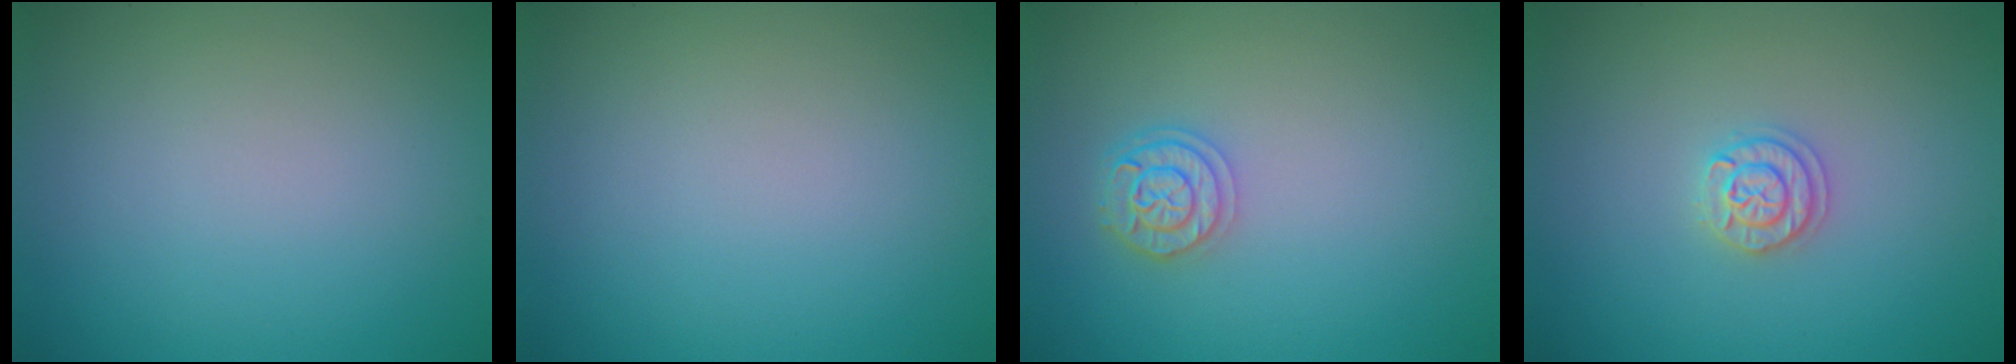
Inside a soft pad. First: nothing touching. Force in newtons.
{"total": 0.0}
{"total": 2.6, "press": 2.4, "slide": 1.0}
{"total": 1.8, "press": 1.8, "slide": 0.3}